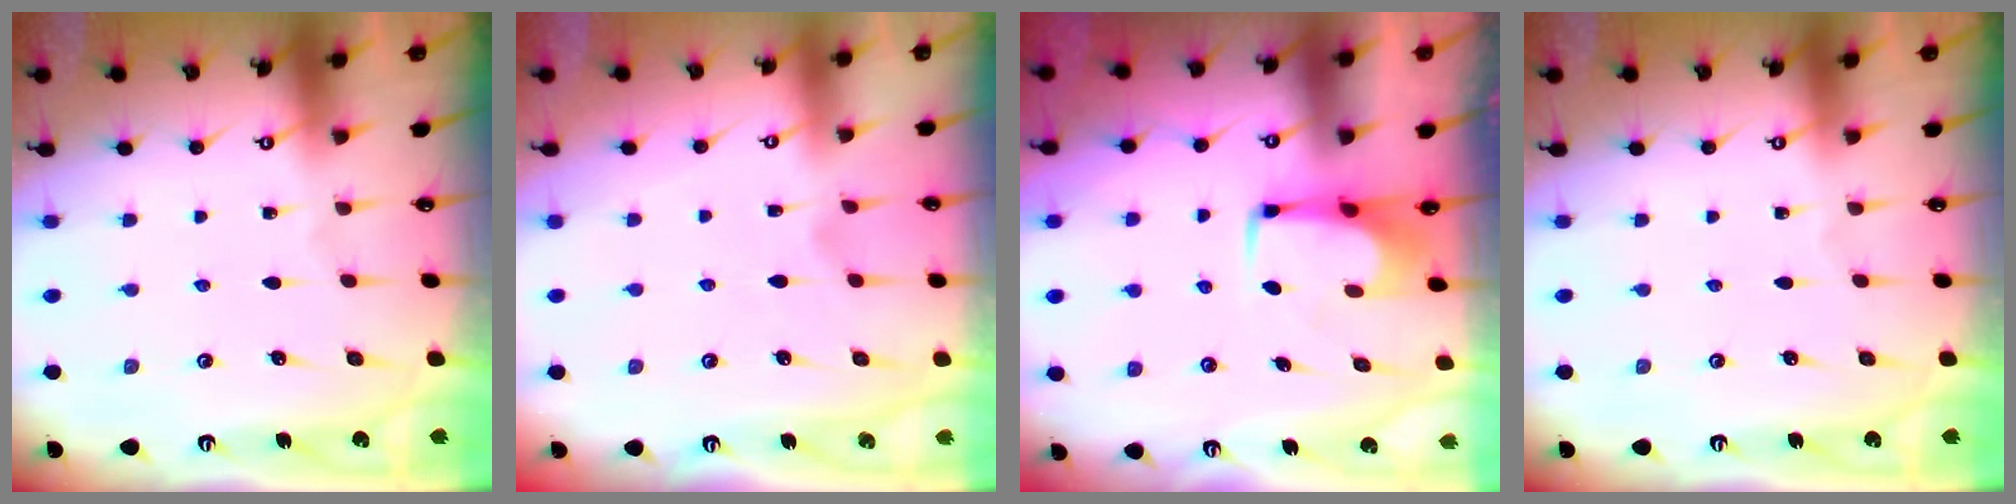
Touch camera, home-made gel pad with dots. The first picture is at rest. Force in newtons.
{"total": 1.1, "press": 0.0, "slide": 1.1}
{"total": 1.7, "press": 1.5, "slide": 0.7}
{"total": 0.0}